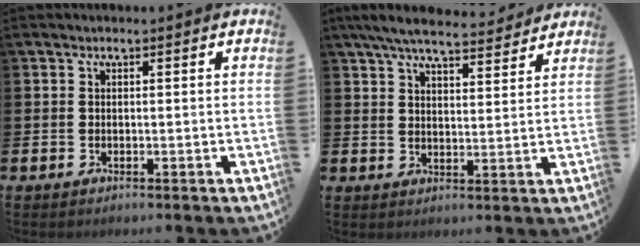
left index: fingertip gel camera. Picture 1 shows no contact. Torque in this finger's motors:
{"motor_torque": [1.00, -1.14, 0.79, 0.21]}